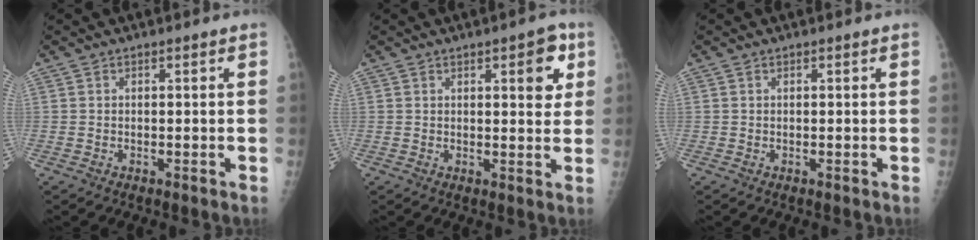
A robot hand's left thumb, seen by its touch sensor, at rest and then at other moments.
{"total": 5.7, "force": [2.6, 2.1, 4.6], "torque": [-0.033, -0.006, 0.027]}
{"total": 0.0}